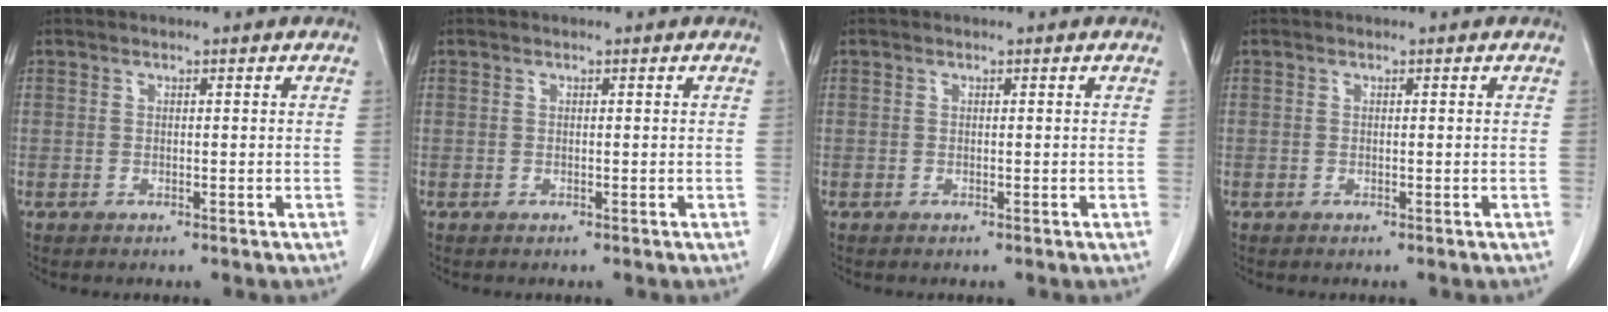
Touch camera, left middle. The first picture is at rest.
{"total": 0.0}
{"total": 0.0}
{"total": 0.0}